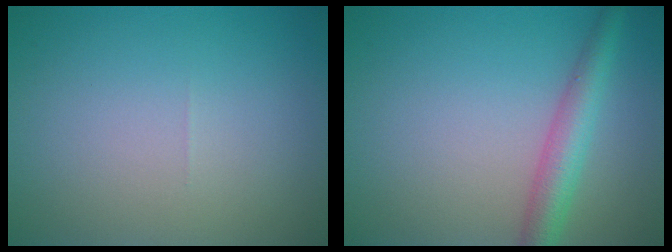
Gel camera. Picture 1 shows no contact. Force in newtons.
{"total": 3.7, "press": 3.7, "slide": 0.2}